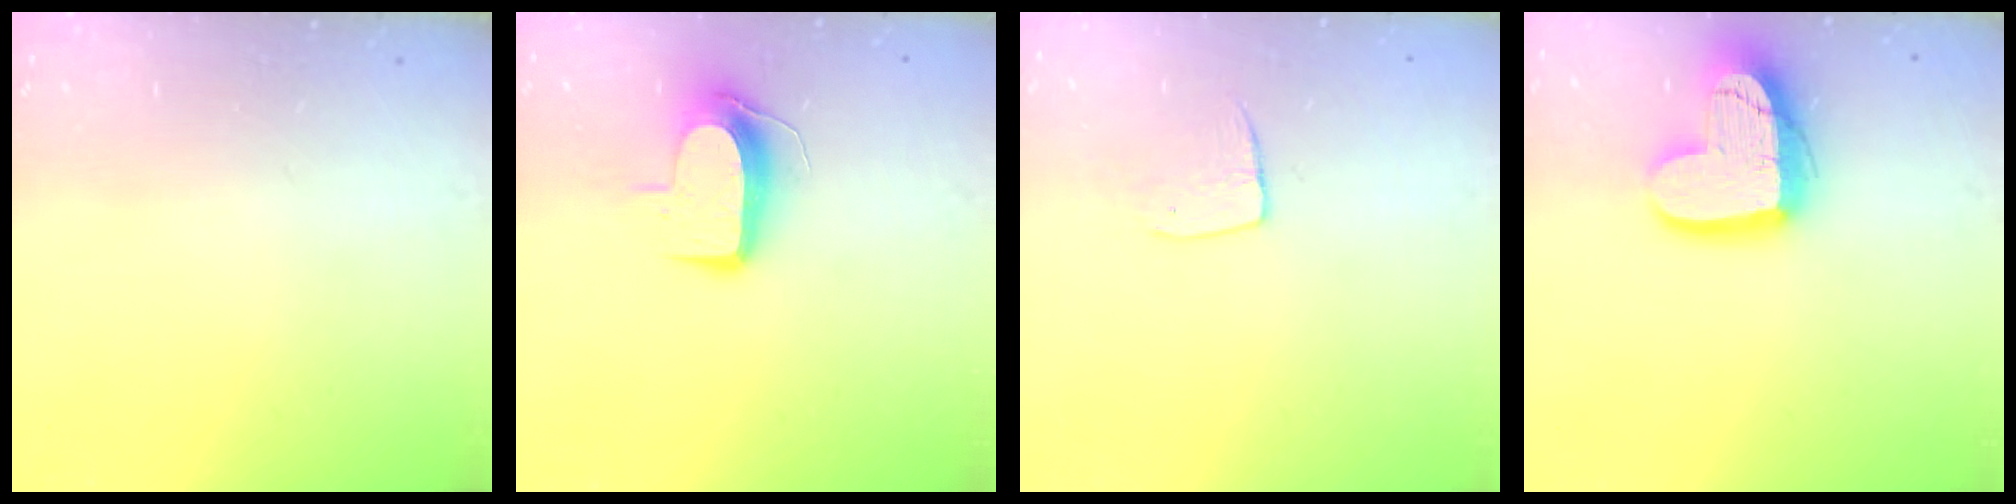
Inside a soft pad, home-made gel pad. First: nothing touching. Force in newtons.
{"total": 10.1, "press": 10.1, "slide": 0.9}
{"total": 7.0, "press": 6.9, "slide": 0.5}
{"total": 16.3, "press": 16.3, "slide": 1.3}